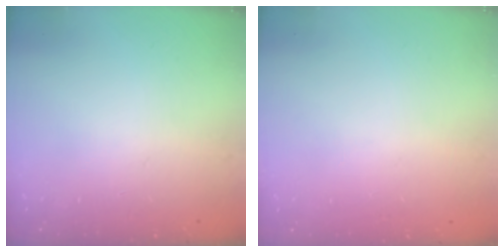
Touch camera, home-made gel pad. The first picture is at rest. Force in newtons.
{"total": 0.0}